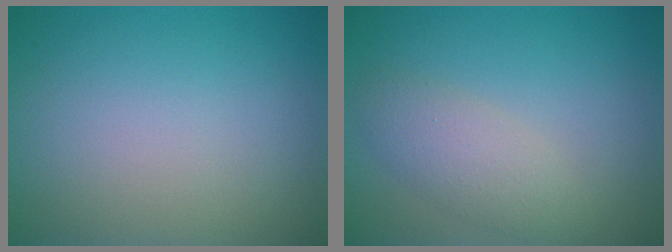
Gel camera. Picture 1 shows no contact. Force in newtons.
{"total": 2.9, "press": 2.9, "slide": 0.3}